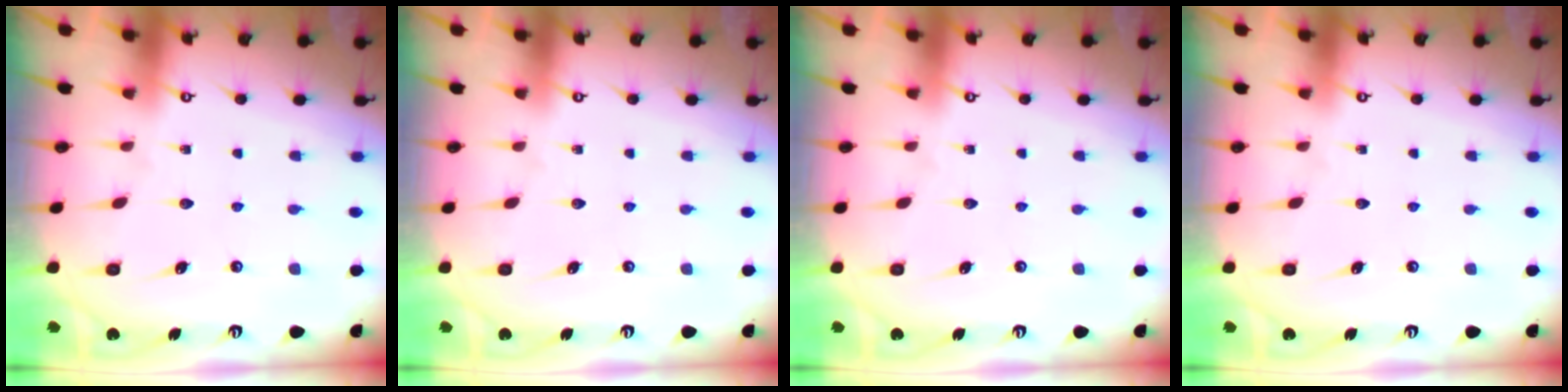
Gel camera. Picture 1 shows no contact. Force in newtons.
{"total": 0.0}
{"total": 0.0}
{"total": 0.0}